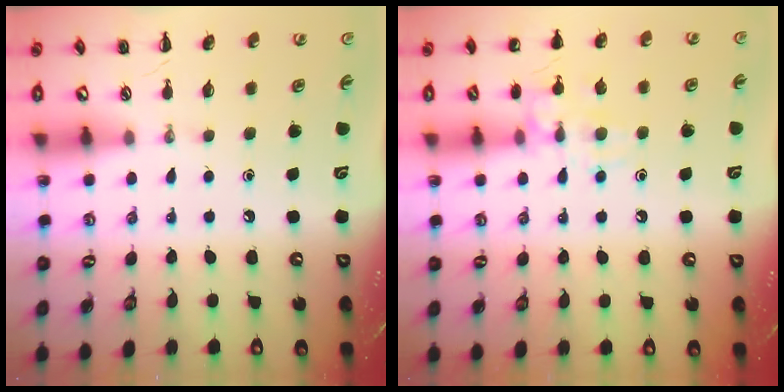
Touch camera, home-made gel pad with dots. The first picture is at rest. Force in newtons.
{"total": 11.3, "press": 11.2, "slide": 0.8}